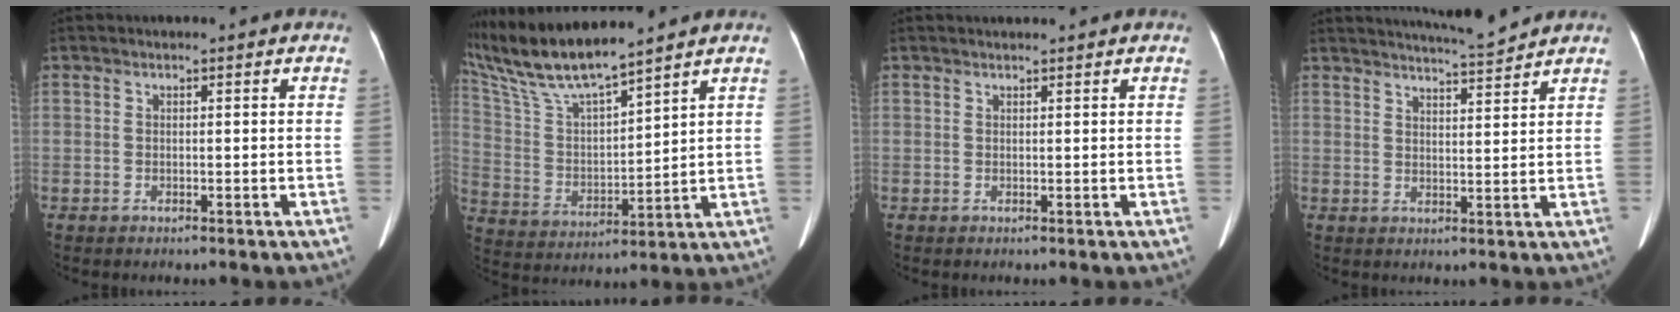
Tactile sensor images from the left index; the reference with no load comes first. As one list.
[{"total": 14.0, "force": [12.5, 0.4, 6.5], "torque": [-0.145, 0.005, 0.251]}, {"total": 1.4, "force": [1.4, 0.1, 0.3], "torque": [-0.006, 0.017, 0.025]}, {"total": 6.5, "force": [6.3, -0.7, 1.5], "torque": [-0.032, -0.001, 0.095]}]